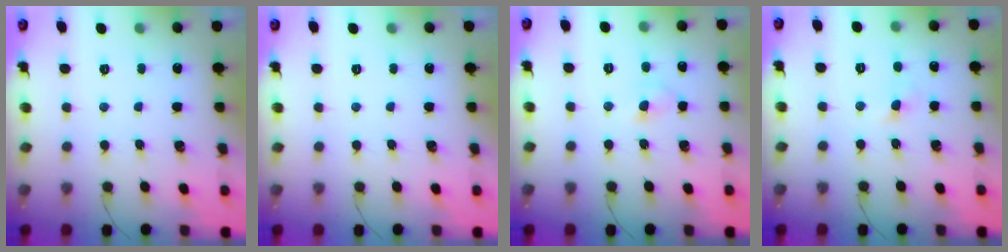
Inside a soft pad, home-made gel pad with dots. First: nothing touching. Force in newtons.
{"total": 0.0}
{"total": 3.6, "press": 3.4, "slide": 1.2}
{"total": 2.7, "press": 2.4, "slide": 1.2}